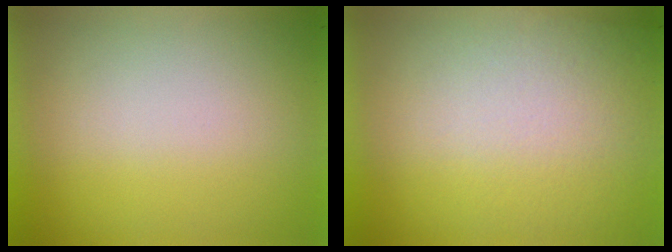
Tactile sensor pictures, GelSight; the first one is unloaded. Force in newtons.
{"total": 3.1}